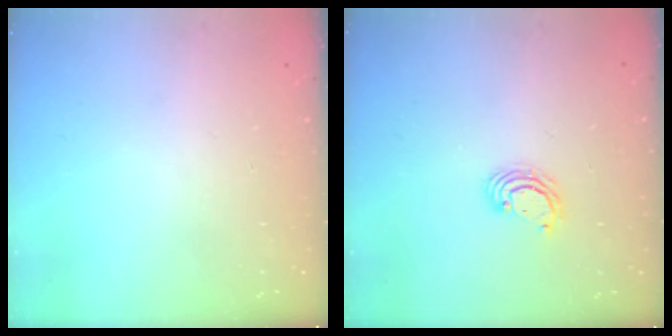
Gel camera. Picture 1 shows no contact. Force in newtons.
{"total": 3.8, "press": 3.8, "slide": 0.3}